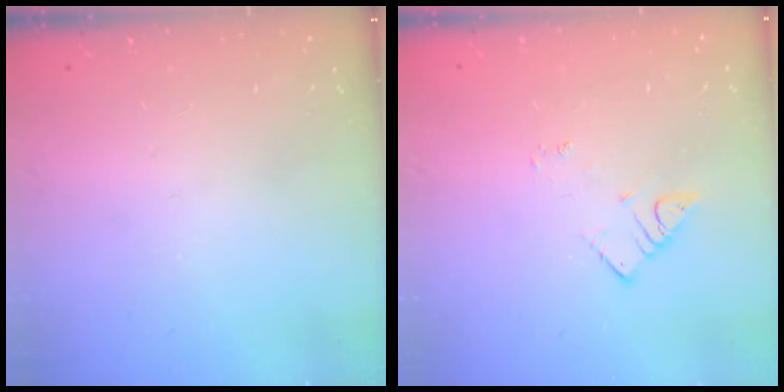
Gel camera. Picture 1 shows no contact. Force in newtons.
{"total": 2.7, "press": 2.7, "slide": 0.4}